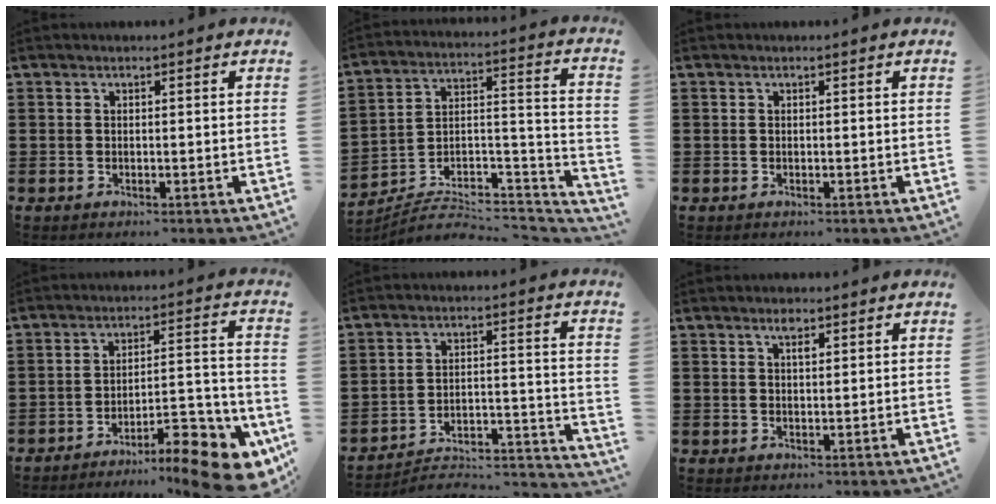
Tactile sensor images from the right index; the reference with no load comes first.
{"total": 4.9, "force": [-4.4, 1.4, 1.5], "torque": [-0.022, -0.008, -0.089]}
{"total": 0.0}
{"total": 10.5, "force": [-8.3, 2.0, 6.2], "torque": [-0.068, 0.020, -0.156]}
{"total": 3.5, "force": [-3.2, 1.1, 1.0], "torque": [-0.026, -0.007, -0.073]}
{"total": 1.9, "force": [1.2, 0.5, 1.5], "torque": [-0.032, 0.003, 0.019]}